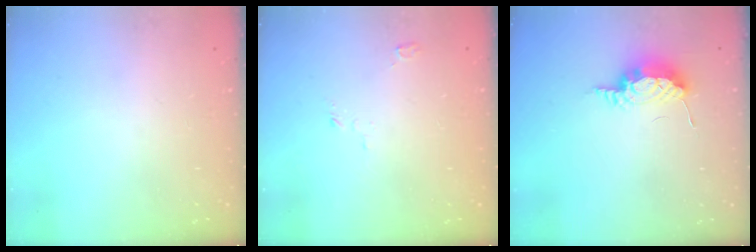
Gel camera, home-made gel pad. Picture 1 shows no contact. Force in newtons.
{"total": 2.7, "press": 2.7, "slide": 0.3}
{"total": 10.8, "press": 8.9, "slide": 6.2}